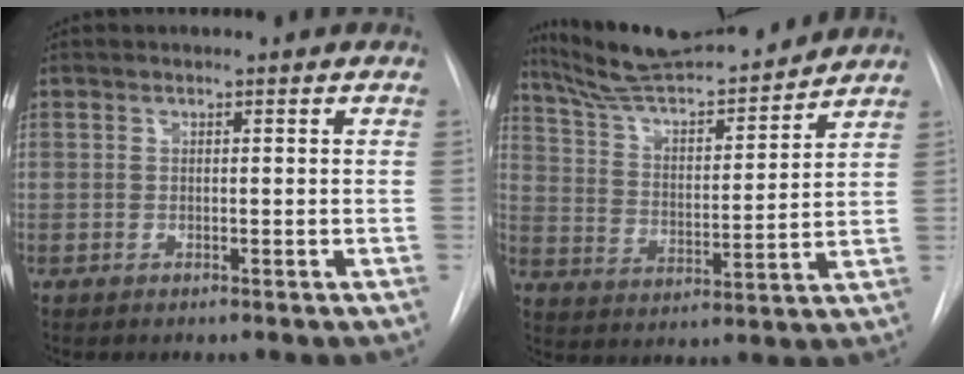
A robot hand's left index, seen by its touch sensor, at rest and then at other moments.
{"total": 17.0, "force": [15.7, 1.9, 6.1], "torque": [-0.106, 0.005, 0.259]}